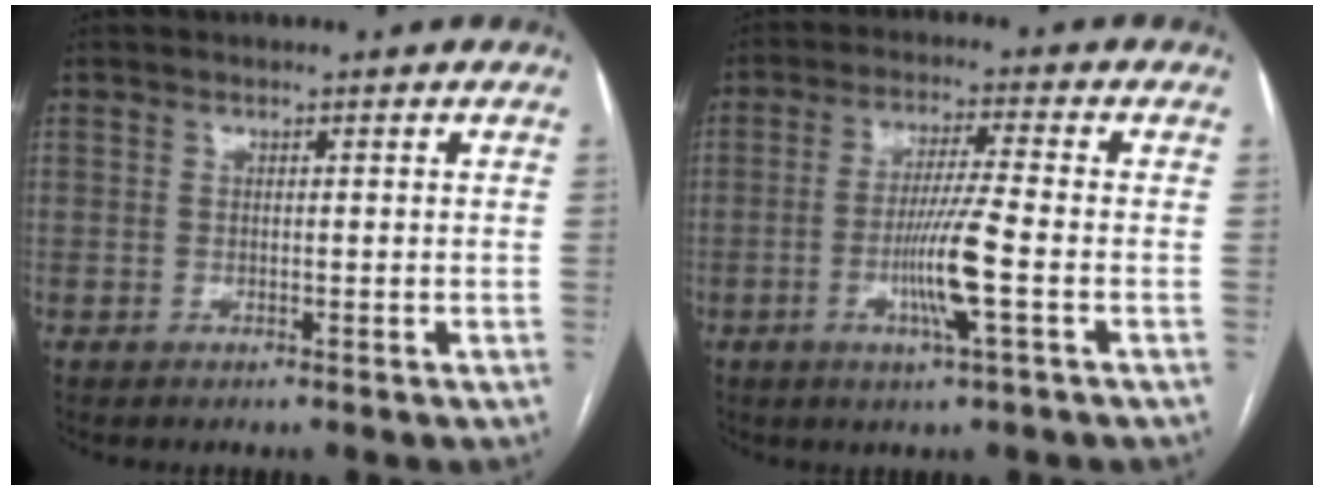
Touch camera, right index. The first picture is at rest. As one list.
[{"total": 8.1, "force": [-2.4, -0.7, 7.7], "torque": [-0.151, -0.010, -0.047]}]